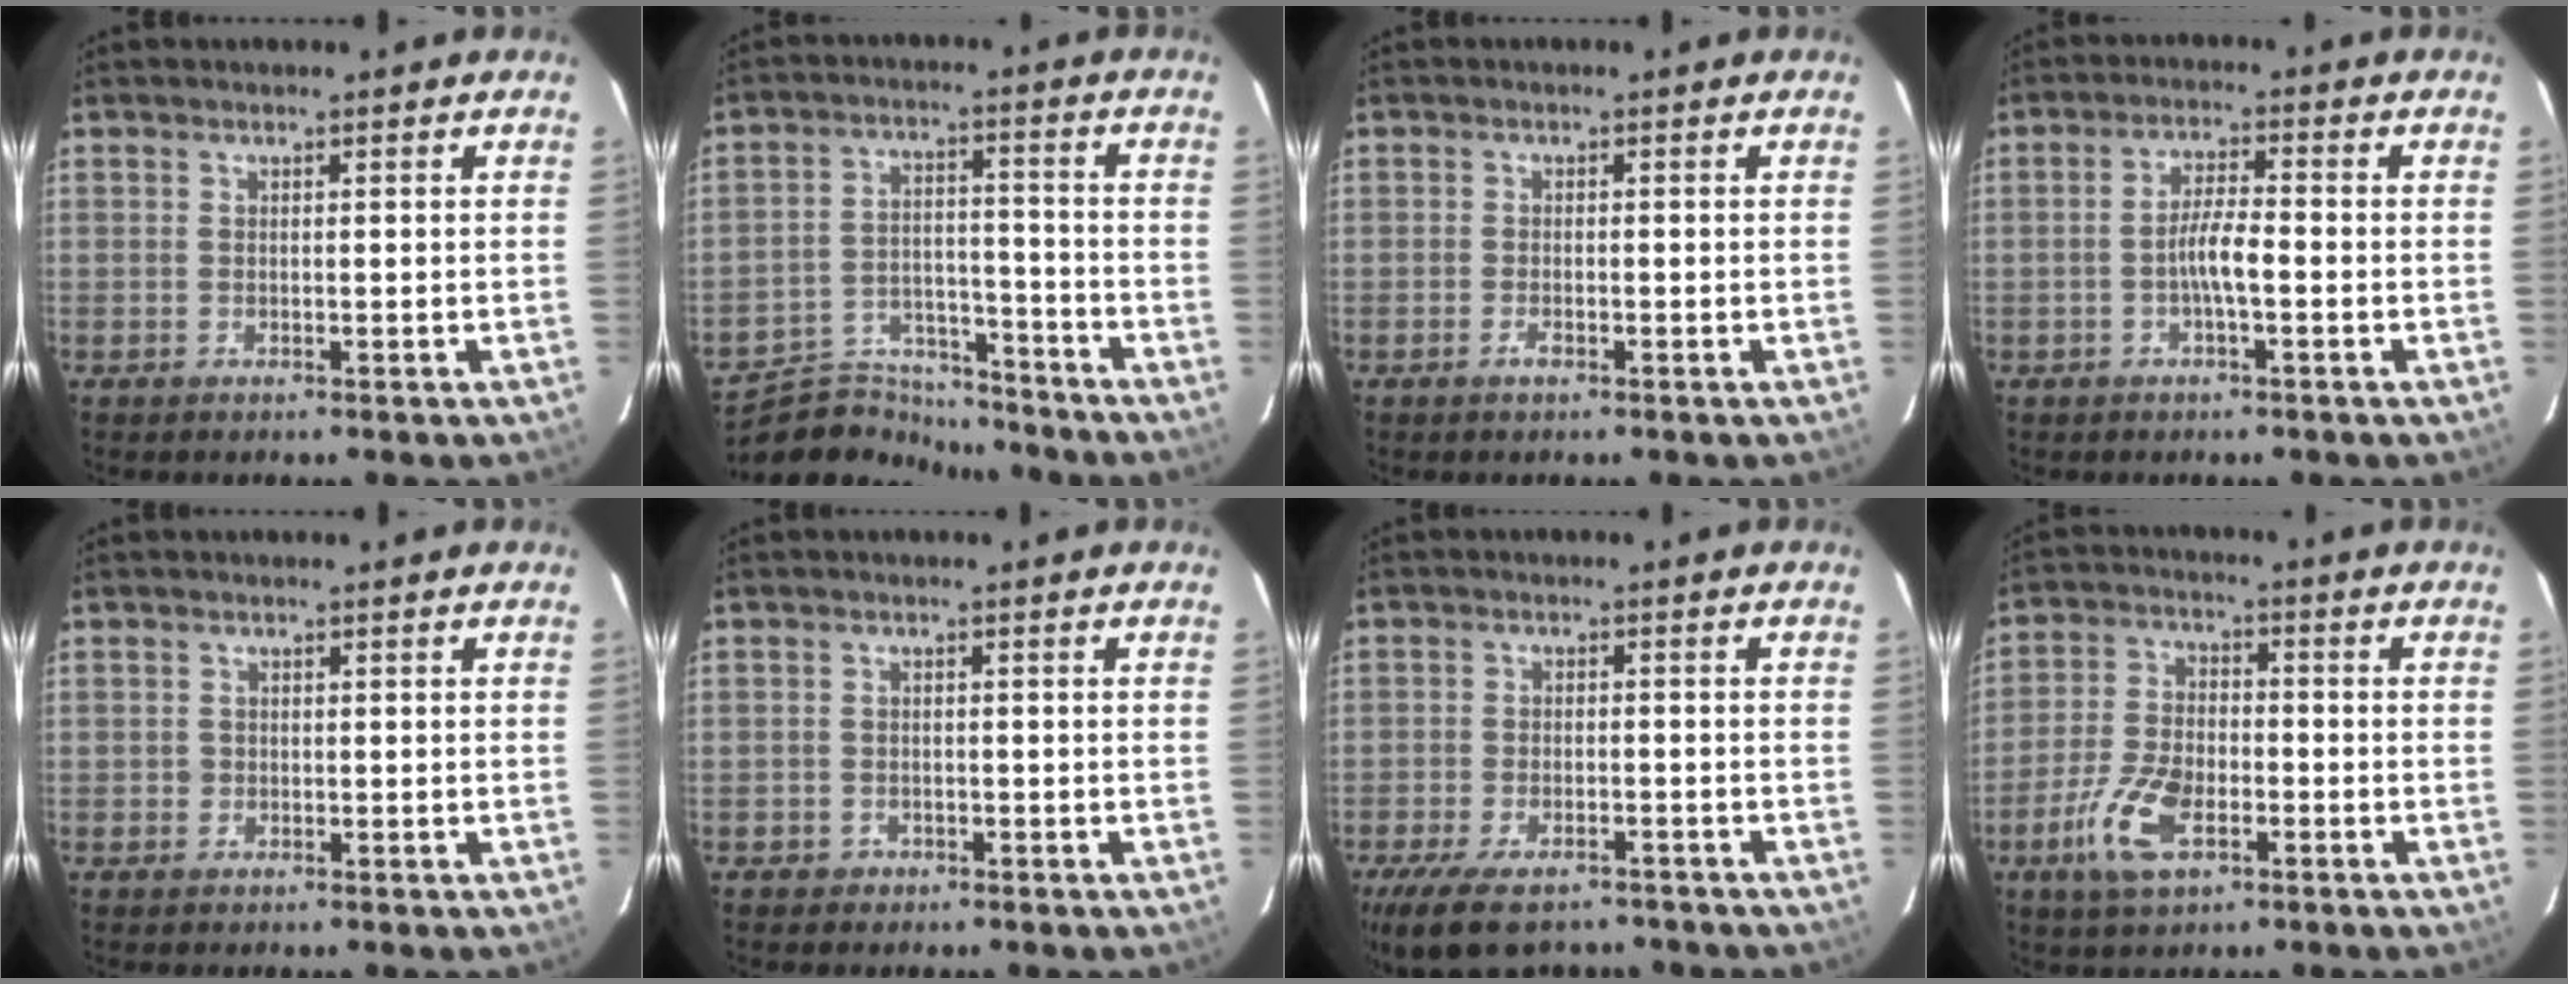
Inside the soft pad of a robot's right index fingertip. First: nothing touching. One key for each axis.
{"total": 12.2, "fx": -11.6, "fy": 3.6, "fz": 1.8, "tx": -0.054, "ty": 0.023, "tz": -0.191}
{"total": 1.3, "fx": -0.9, "fy": 0.6, "fz": 0.8, "tx": -0.018, "ty": -0.002, "tz": -0.016}
{"total": 4.5, "fx": -1.5, "fy": 0.6, "fz": 4.2, "tx": -0.081, "ty": 0.007, "tz": -0.028}
{"total": 0.8, "fx": -0.2, "fy": 0.8, "fz": 0.0, "tx": 0.003, "ty": 0.000, "tz": -0.002}
{"total": 2.0, "fx": -1.2, "fy": 1.6, "fz": 0.2, "tx": -0.008, "ty": 0.004, "tz": -0.017}
{"total": 13.3, "fx": -9.8, "fy": 5.9, "fz": 6.8, "tx": -0.159, "ty": -0.025, "tz": -0.161}
{"total": 10.5, "fx": -4.9, "fy": 5.3, "fz": 7.6, "tx": -0.169, "ty": -0.005, "tz": -0.090}